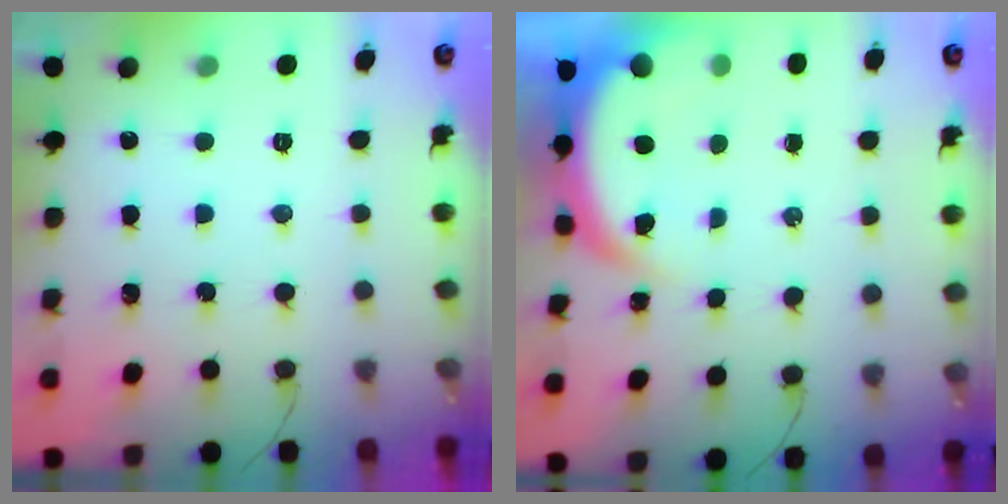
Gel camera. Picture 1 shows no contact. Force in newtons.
{"total": 6.2, "press": 6.1, "slide": 0.9}